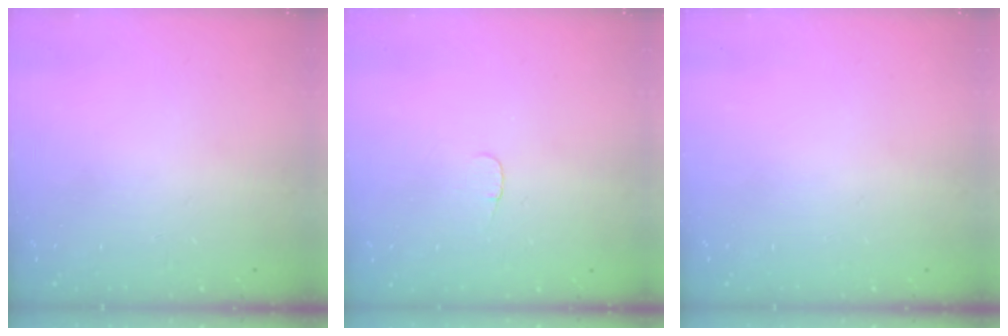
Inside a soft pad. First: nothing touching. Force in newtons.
{"total": 3.1, "press": 3.1, "slide": 0.3}
{"total": 0.0}